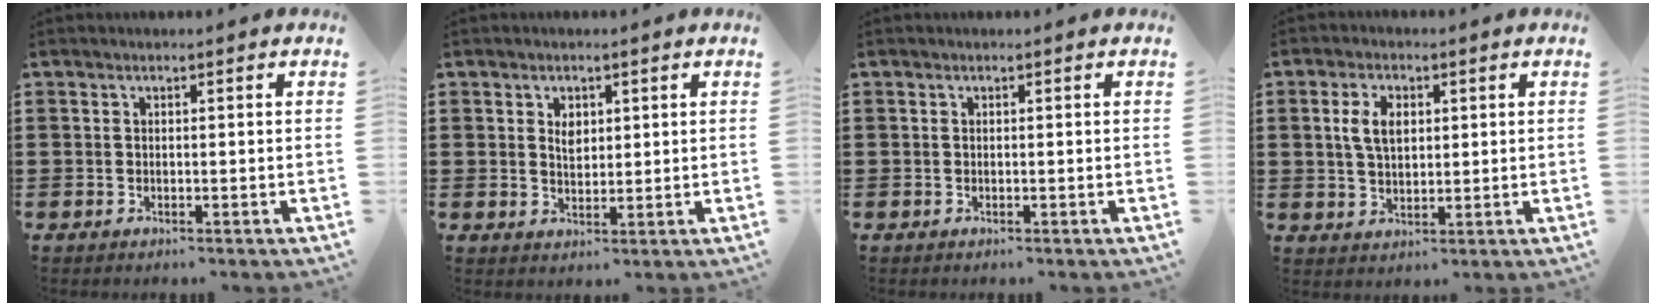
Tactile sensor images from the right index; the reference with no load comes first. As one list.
[{"total": 2.5, "force": [1.0, 1.6, 1.7], "torque": [-0.030, 0.003, 0.016]}, {"total": 0.0}, {"total": 4.8, "force": [1.1, 2.9, 3.6], "torque": [-0.087, 0.010, 0.015]}]